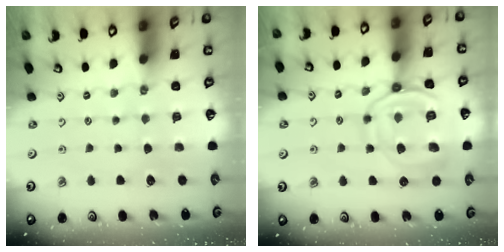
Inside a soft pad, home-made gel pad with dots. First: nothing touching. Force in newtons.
{"total": 13.4, "press": 13.4, "slide": 1.2}